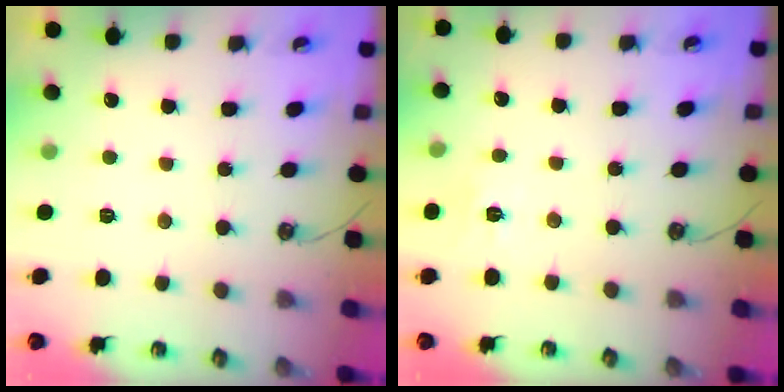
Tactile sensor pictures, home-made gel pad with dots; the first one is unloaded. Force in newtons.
{"total": 5.1, "press": 5.1, "slide": 0.6}